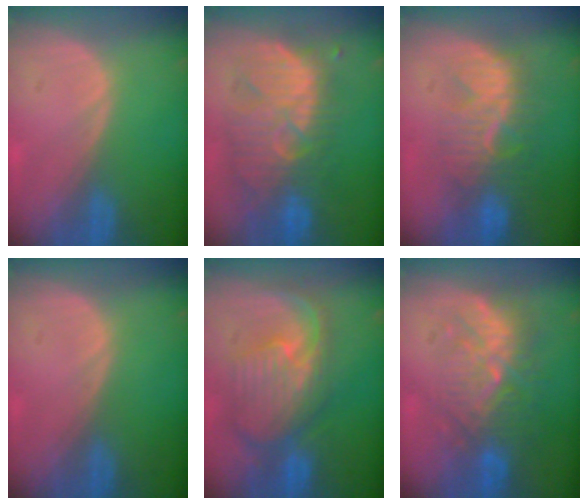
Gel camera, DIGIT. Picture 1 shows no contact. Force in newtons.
{"total": 10.5, "press": 10.2, "slide": 2.6}
{"total": 8.6, "press": 8.1, "slide": 3.0}
{"total": 0.0}
{"total": 10.4, "press": 9.3, "slide": 4.7}
{"total": 9.4, "press": 8.9, "slide": 2.8}